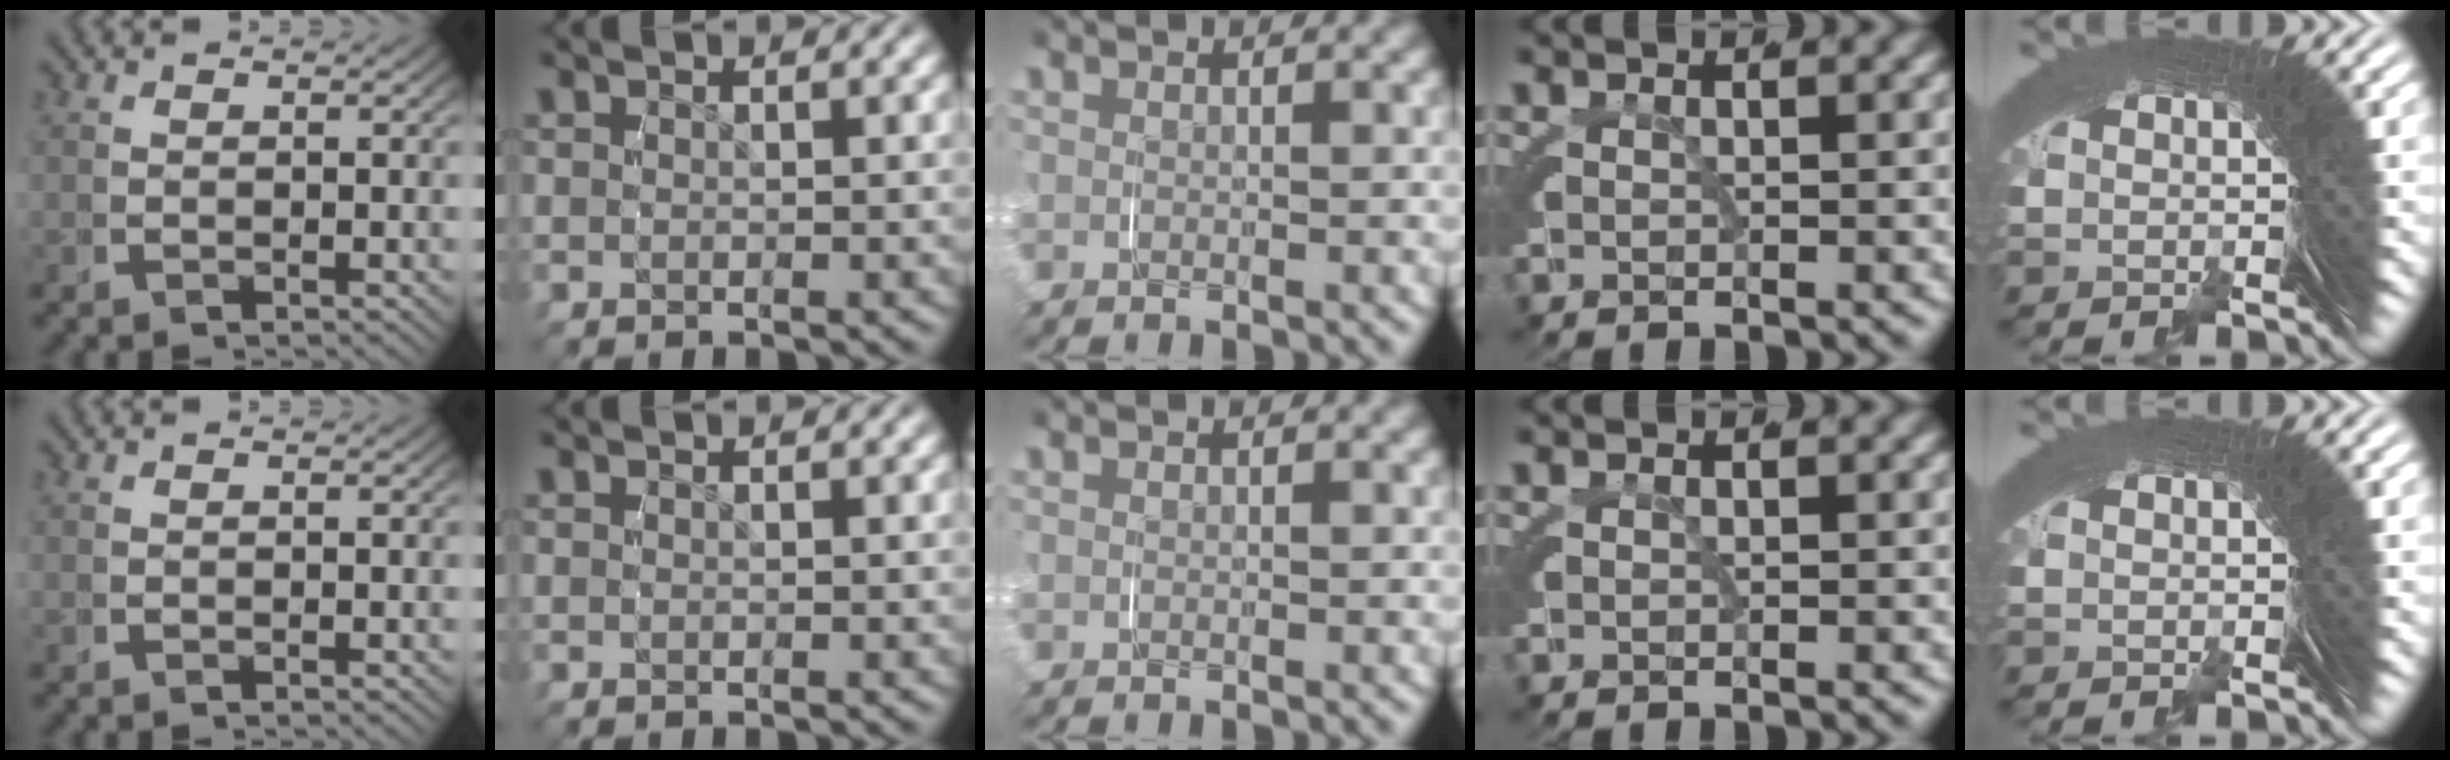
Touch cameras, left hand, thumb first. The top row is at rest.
{}